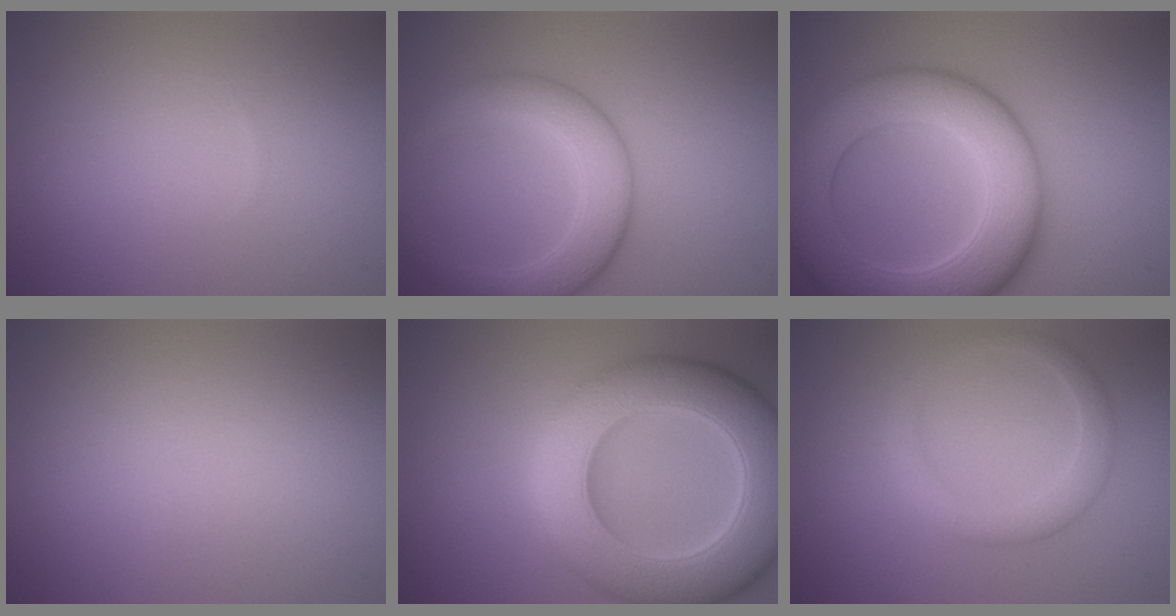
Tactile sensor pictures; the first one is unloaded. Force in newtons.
{"total": 5.1, "press": 5.0, "slide": 0.3}
{"total": 10.8, "press": 10.8, "slide": 0.3}
{"total": 0.0}
{"total": 12.0, "press": 12.0, "slide": 0.4}
{"total": 2.6, "press": 2.6, "slide": 0.3}